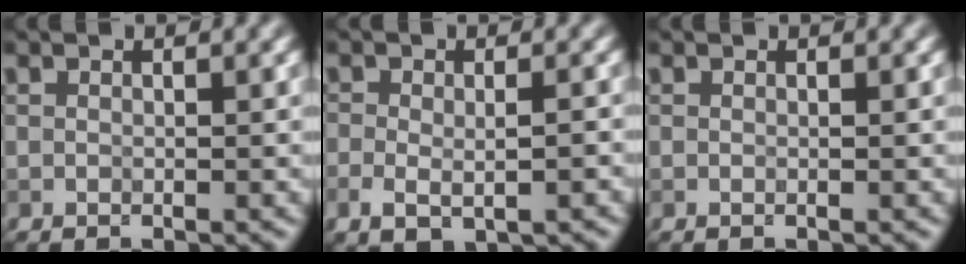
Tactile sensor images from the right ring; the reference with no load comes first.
{"total": 3.7, "force": [-1.1, 2.2, 2.8], "torque": [-0.042, -0.004, -0.012]}
{"total": 0.0}